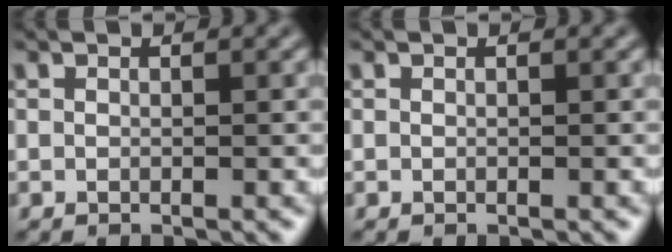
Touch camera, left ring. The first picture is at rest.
{"total": 0.0}